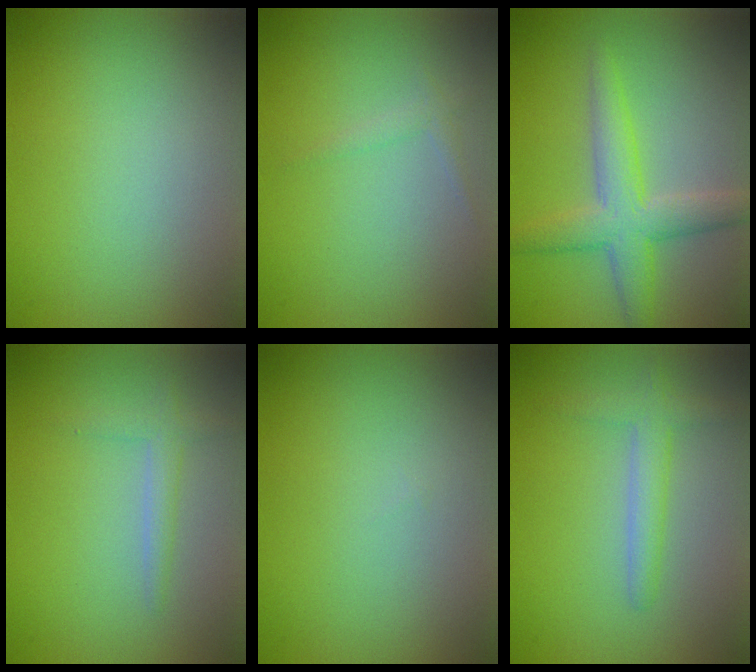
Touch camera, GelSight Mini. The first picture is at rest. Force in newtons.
{"total": 0.9, "press": 0.9, "slide": 0.1}
{"total": 4.6, "press": 4.6, "slide": 0.1}
{"total": 1.6, "press": 1.6, "slide": 0.1}
{"total": 0.0}
{"total": 2.3, "press": 2.3, "slide": 0.2}